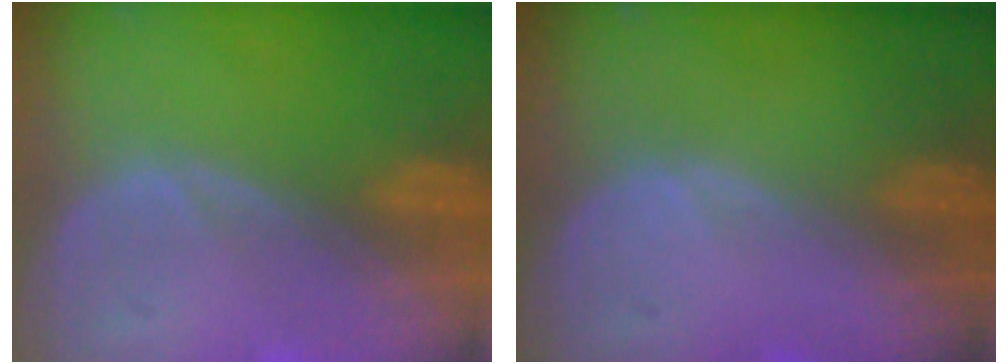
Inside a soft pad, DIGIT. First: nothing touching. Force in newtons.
{"total": 0.6, "press": 0.1, "slide": 0.6}